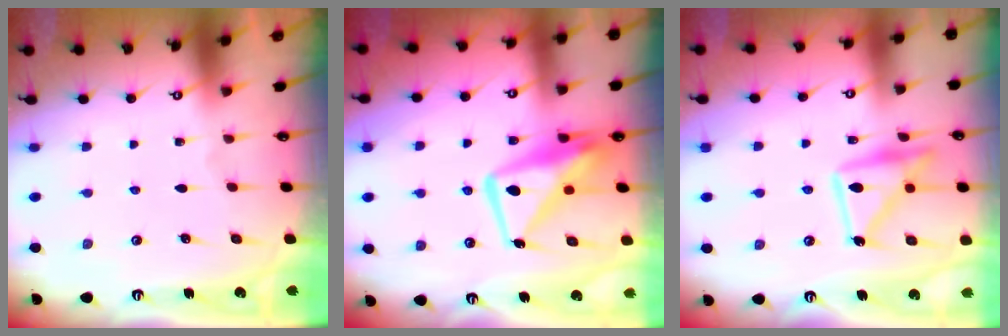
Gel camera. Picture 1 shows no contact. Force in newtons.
{"total": 12.1, "press": 12.0, "slide": 1.3}
{"total": 14.1, "press": 14.1, "slide": 0.9}